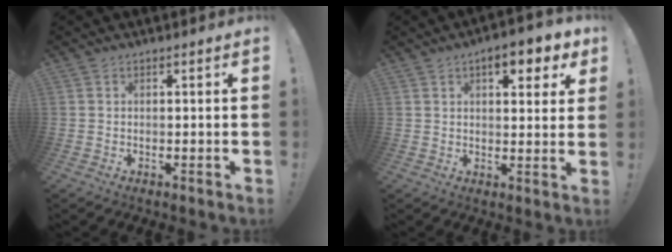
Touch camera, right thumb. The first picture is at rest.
{"total": 7.9, "force": [4.4, 3.2, 5.7], "torque": [-0.065, -0.018, 0.070]}